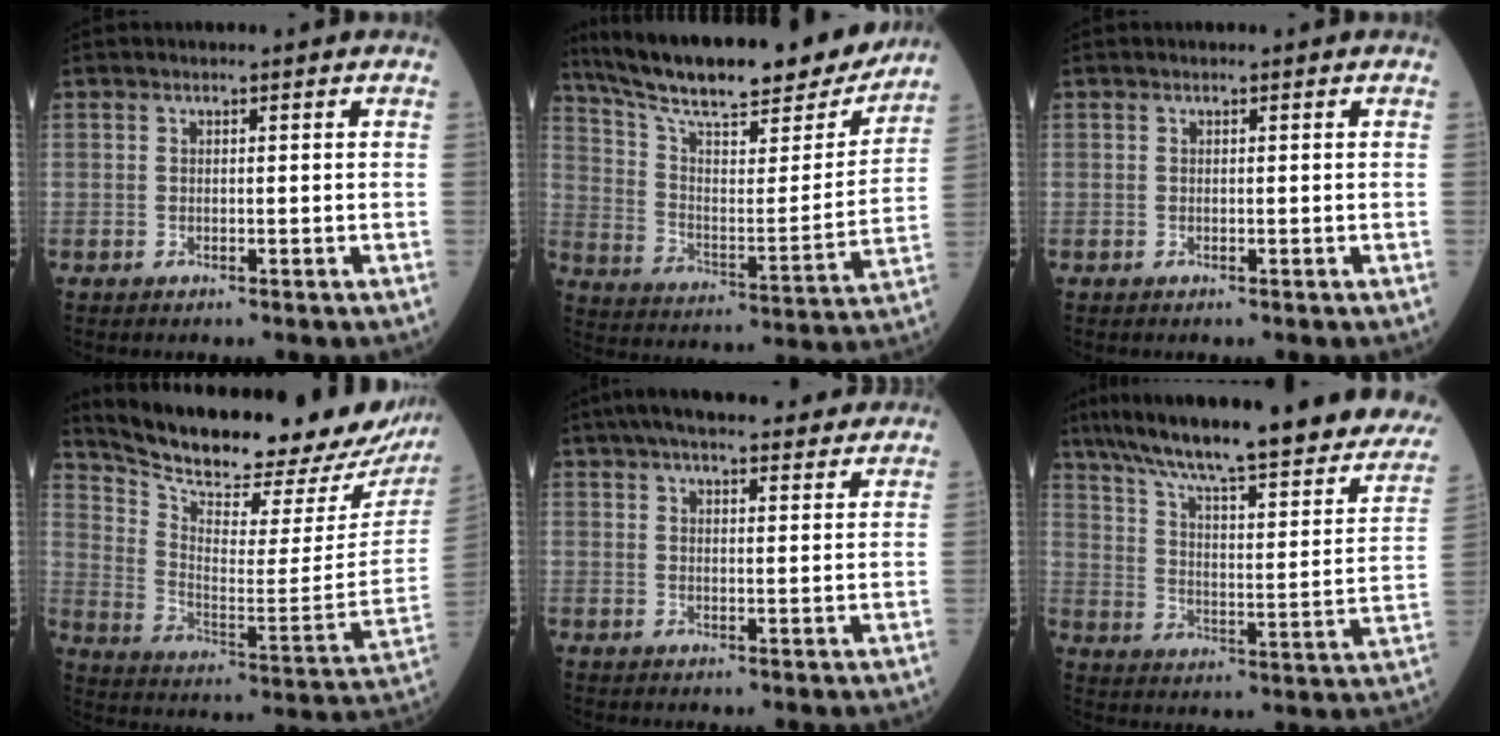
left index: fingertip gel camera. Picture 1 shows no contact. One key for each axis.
{"total": 25.6, "fx": 22.0, "fy": 4.4, "fz": 12.2, "tx": -0.202, "ty": -0.018, "tz": 0.321}
{"total": 0.0}
{"total": 26.6, "fx": 24.3, "fy": 3.8, "fz": 10.0, "tx": -0.173, "ty": -0.086, "tz": 0.336}
{"total": 16.1, "fx": 13.8, "fy": 3.4, "fz": 7.7, "tx": -0.116, "ty": 0.040, "tz": 0.188}
{"total": 33.8, "fx": 26.6, "fy": 5.5, "fz": 20.0, "tx": -0.277, "ty": -0.039, "tz": 0.352}